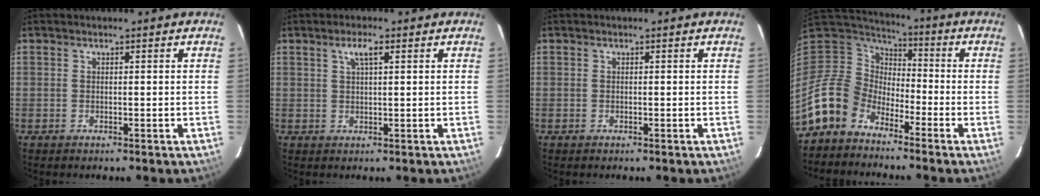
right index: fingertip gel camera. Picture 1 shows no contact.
{"total": 2.7, "force": [1.3, 0.6, 2.3], "torque": [-0.045, 0.007, 0.024]}
{"total": 0.0}
{"total": 12.1, "force": [-9.0, 7.4, 3.2], "torque": [-0.086, 0.018, -0.179]}